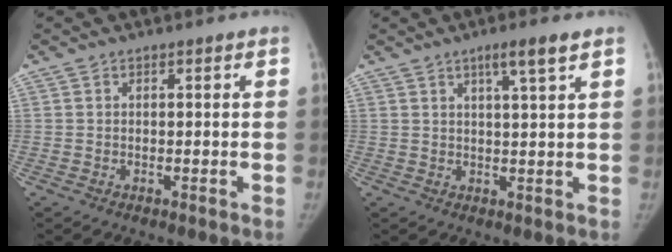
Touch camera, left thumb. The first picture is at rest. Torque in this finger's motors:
{"motor_torque": [0.31, -0.31, 0.31, -0.47, 0.20]}